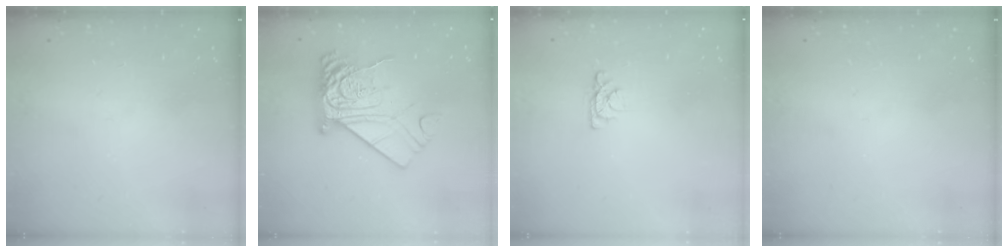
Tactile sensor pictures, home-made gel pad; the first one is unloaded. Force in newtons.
{"total": 15.6, "press": 15.5, "slide": 1.9}
{"total": 4.0, "press": 4.0, "slide": 0.5}
{"total": 0.0}